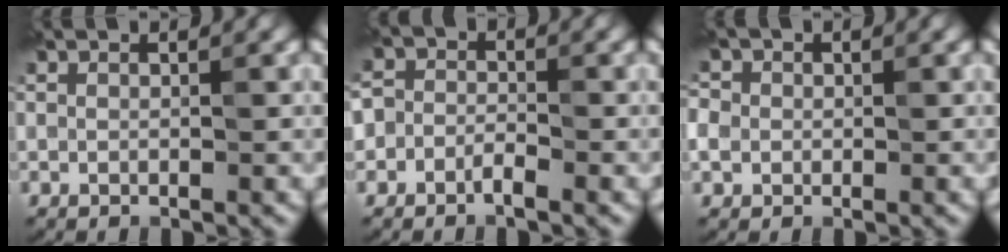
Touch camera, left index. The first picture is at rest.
{"total": 1.8, "force": [-1.1, 1.2, 0.7], "torque": [-0.011, 0.005, -0.027]}
{"total": 2.7, "force": [0.3, 2.5, 1.1], "torque": [-0.018, 0.019, -0.004]}